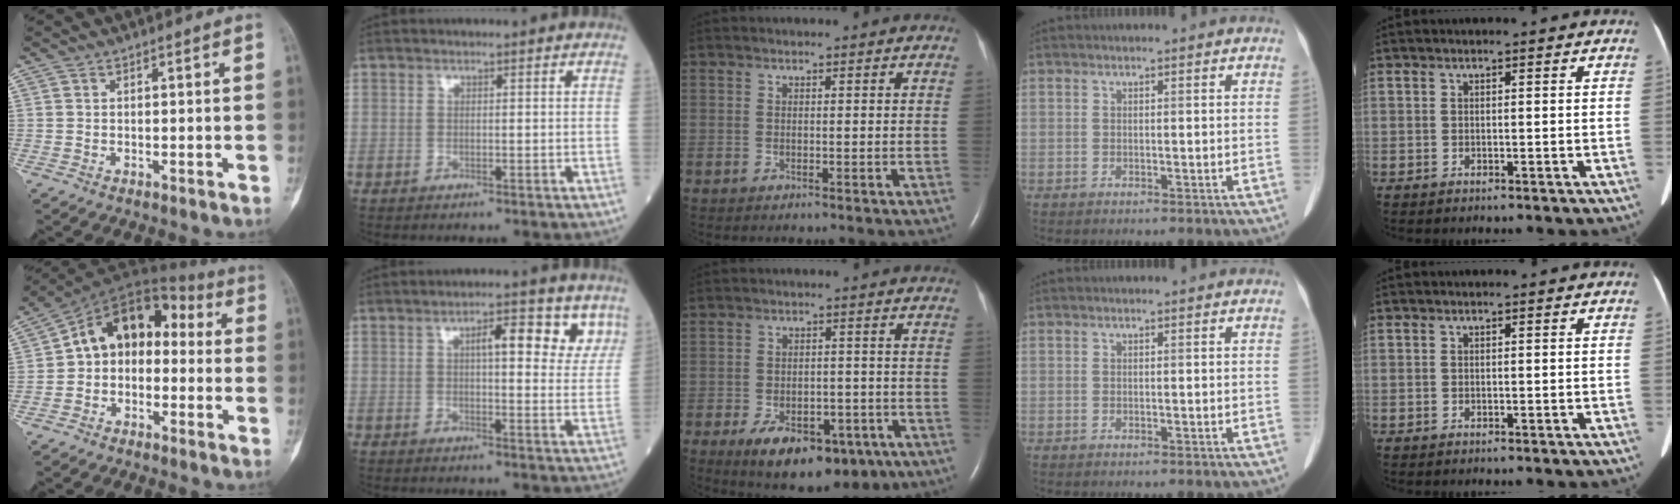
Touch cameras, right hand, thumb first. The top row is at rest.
{"thumb": {"total": 12.1, "force": [-0.3, 8.9, 8.2], "torque": [-0.096, 0.053, -0.025]}, "index": {"total": 8.6, "force": [4.2, 2.6, 7.0], "torque": [-0.087, 0.011, 0.053]}, "middle": {"total": 13.9, "force": [-7.9, 7.4, 8.9], "torque": [-0.133, 0.002, -0.103]}}